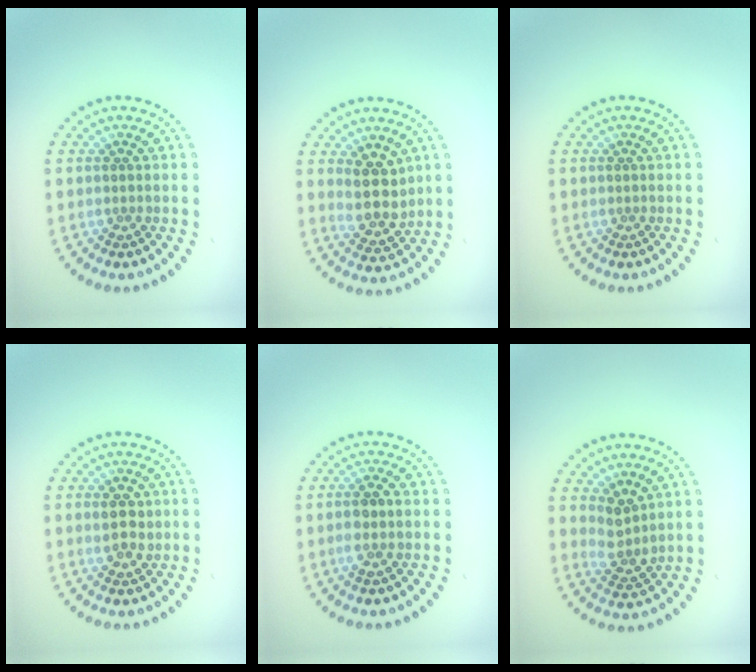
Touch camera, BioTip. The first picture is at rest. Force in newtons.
{"total": 3.8, "press": 3.5, "slide": 1.5}
{"total": 0.0}
{"total": 2.5, "press": 2.4, "slide": 0.3}
{"total": 2.0, "press": 1.9, "slide": 0.6}
{"total": 2.7, "press": 2.1, "slide": 1.7}